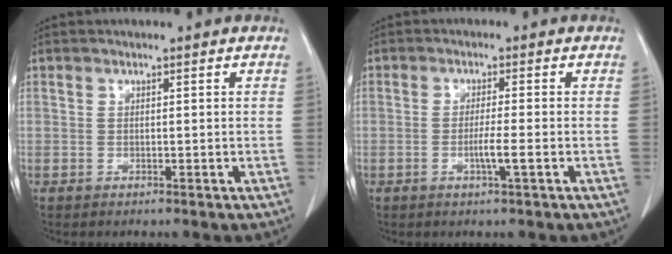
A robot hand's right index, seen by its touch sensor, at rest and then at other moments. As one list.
[{"total": 3.0, "force": [-0.9, -0.3, 2.8], "torque": [-0.052, -0.004, -0.018]}]